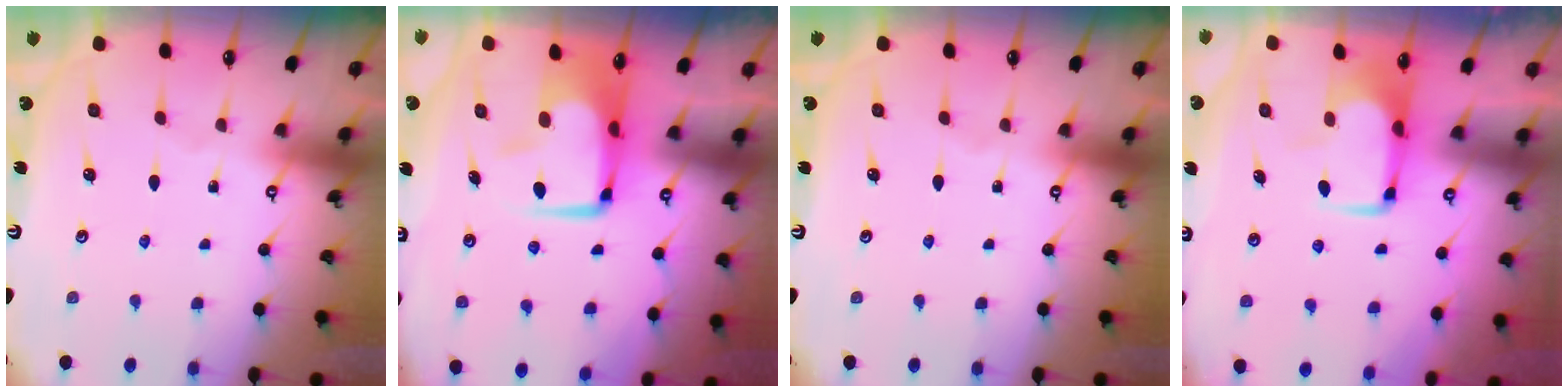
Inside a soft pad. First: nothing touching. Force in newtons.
{"total": 7.9, "press": 7.8, "slide": 1.3}
{"total": 0.0}
{"total": 1.8, "press": 1.7, "slide": 0.5}